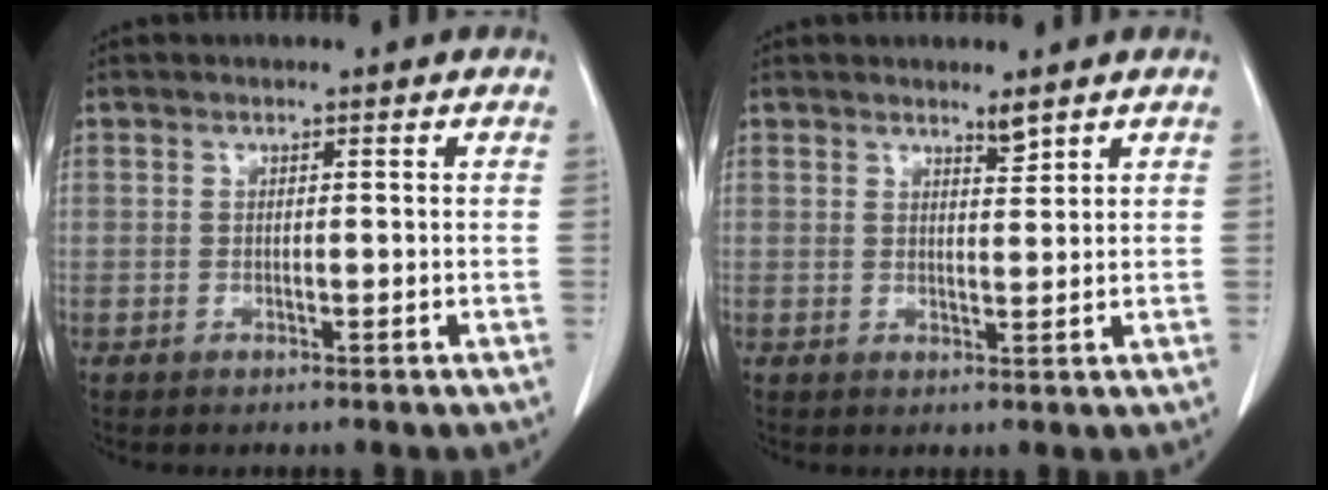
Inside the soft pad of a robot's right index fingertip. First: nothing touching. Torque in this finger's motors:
{"motor_torque": [-0.16, 0.14, -0.04, -0.01]}